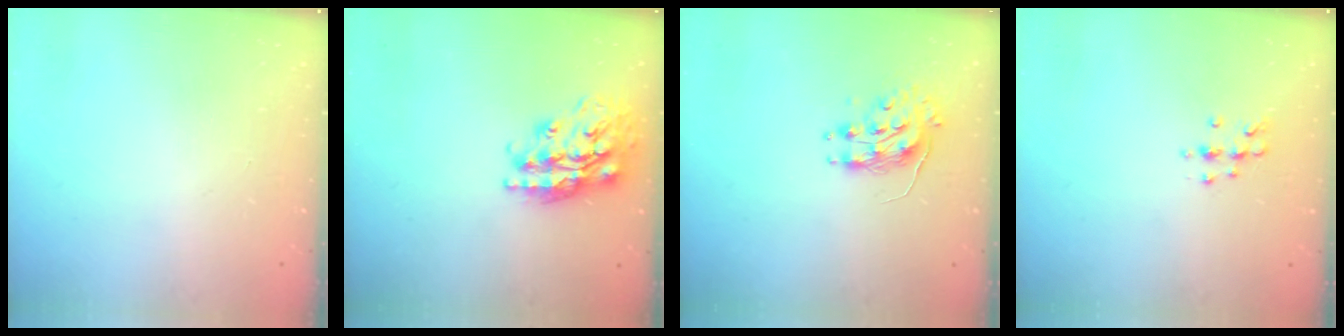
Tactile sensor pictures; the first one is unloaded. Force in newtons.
{"total": 19.6, "press": 19.5, "slide": 1.7}
{"total": 8.6, "press": 8.6, "slide": 0.3}
{"total": 7.3, "press": 7.2, "slide": 1.2}